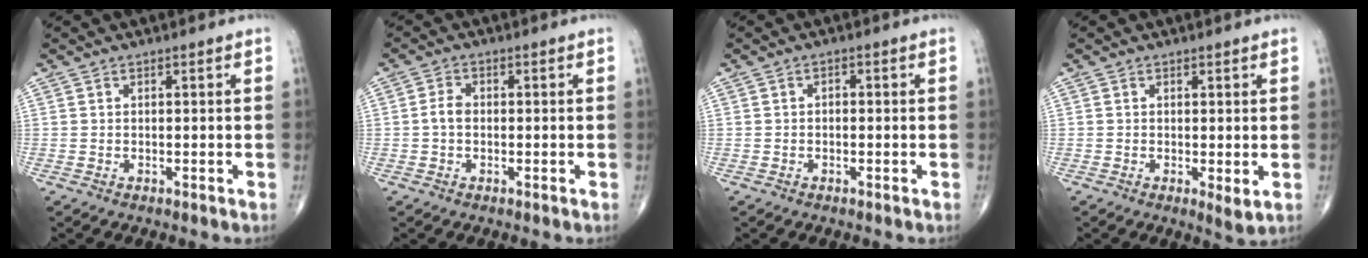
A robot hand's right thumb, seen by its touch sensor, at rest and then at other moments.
{"total": 2.5, "force": [-0.3, 1.7, 1.7], "torque": [-0.031, 0.007, -0.012]}
{"total": 1.0, "force": [-0.1, 0.7, 0.8], "torque": [-0.006, 0.004, -0.004]}
{"total": 2.5, "force": [-0.1, 0.7, 2.4], "torque": [-0.037, -0.010, -0.003]}